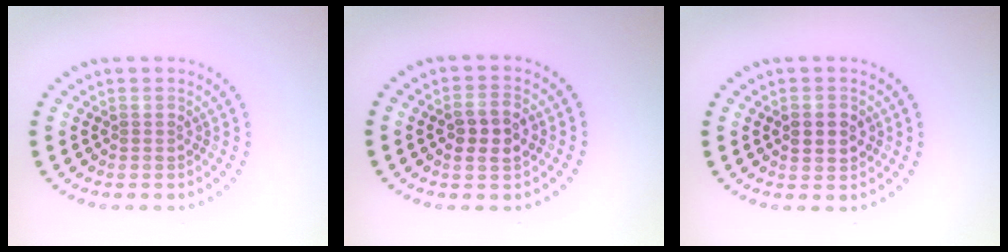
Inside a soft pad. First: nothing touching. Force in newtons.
{"total": 2.9, "press": 2.8, "slide": 0.4}
{"total": 2.3, "press": 2.3, "slide": 0.2}